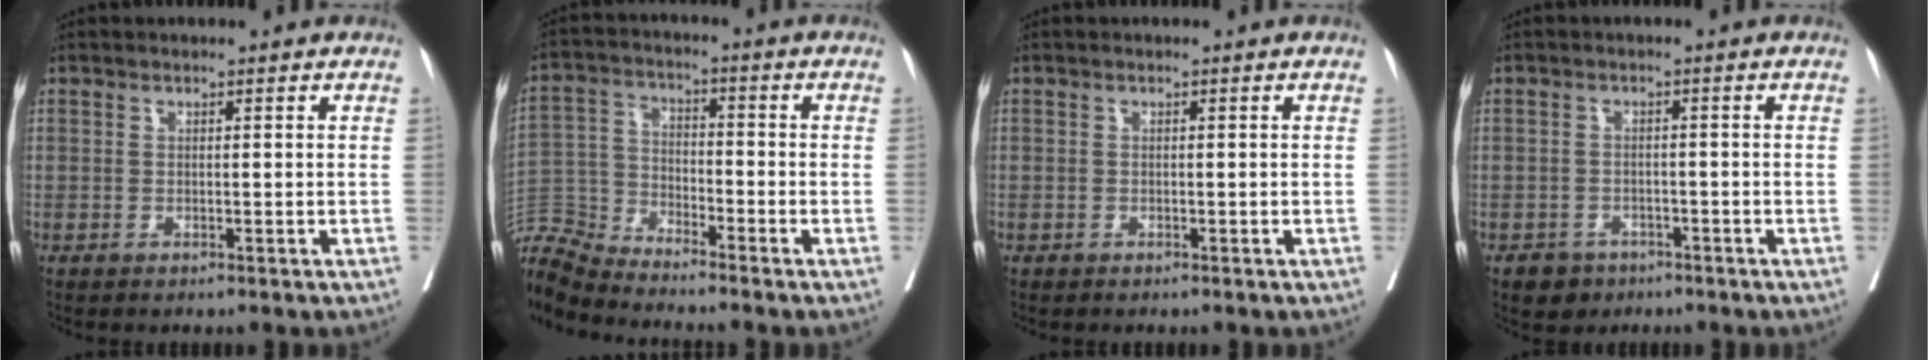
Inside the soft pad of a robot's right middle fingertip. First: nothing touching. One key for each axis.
{"total": 9.3, "fx": -9.2, "fy": -0.8, "fz": 1.0, "tx": -0.030, "ty": 0.006, "tz": -0.183}
{"total": 0.0}
{"total": 3.1, "fx": -2.0, "fy": 2.4, "fz": 0.4, "tx": -0.013, "ty": 0.007, "tz": -0.028}